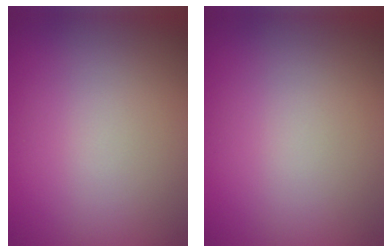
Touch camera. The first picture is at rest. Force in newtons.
{"total": 0.0}